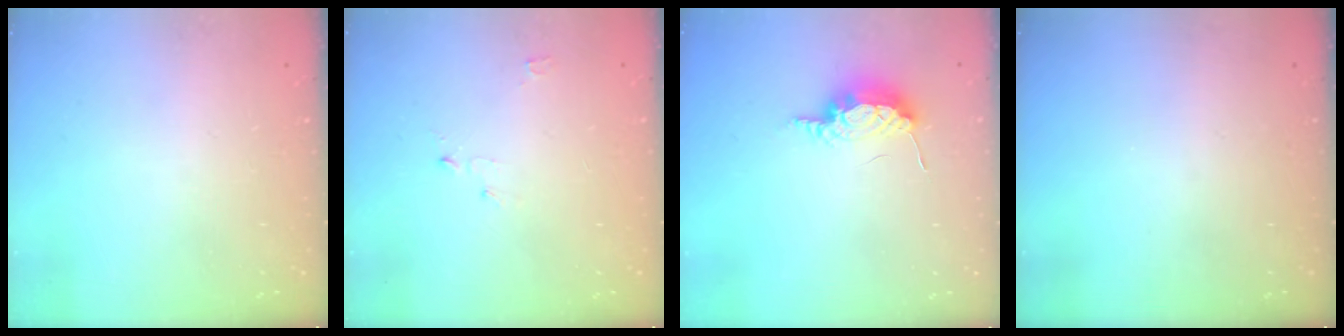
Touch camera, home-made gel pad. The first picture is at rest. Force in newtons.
{"total": 2.7, "press": 2.6, "slide": 0.3}
{"total": 7.6, "press": 7.4, "slide": 1.8}
{"total": 0.0}